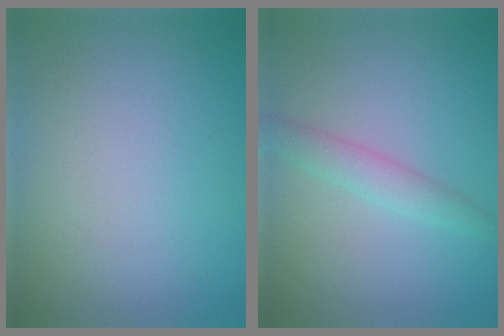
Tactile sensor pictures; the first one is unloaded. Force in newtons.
{"total": 2.1, "press": 2.1, "slide": 0.1}